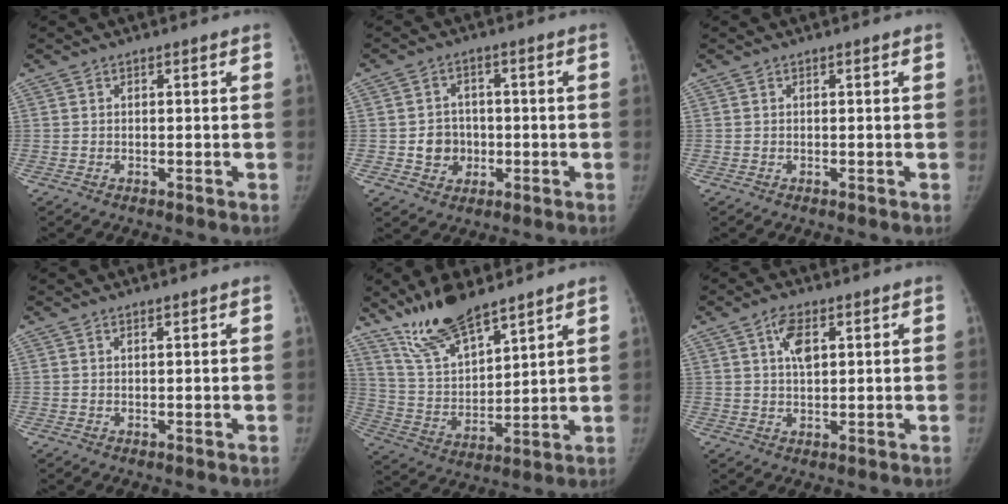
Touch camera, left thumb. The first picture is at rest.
{"total": 6.0, "force": [-0.9, 5.4, 2.4], "torque": [-0.013, 0.010, -0.013]}
{"total": 0.0}
{"total": 0.6, "force": [0.5, 0.1, 0.3], "torque": [-0.006, -0.003, 0.010]}
{"total": 14.2, "force": [11.2, 4.3, 7.6], "torque": [-0.121, -0.060, 0.222]}
{"total": 5.1, "force": [2.1, 2.5, 3.9], "torque": [-0.063, -0.002, 0.038]}